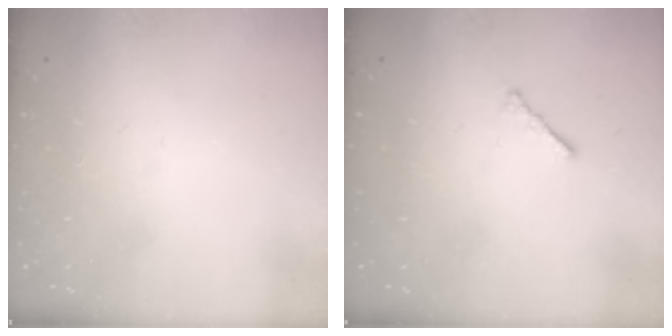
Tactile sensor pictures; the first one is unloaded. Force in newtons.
{"total": 1.9, "press": 1.8, "slide": 0.5}